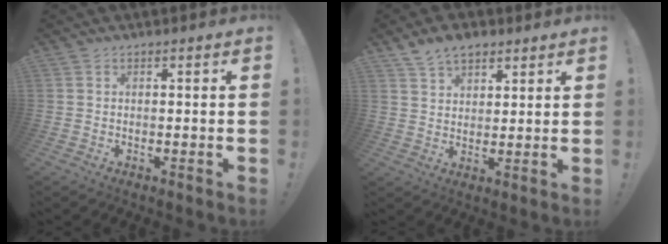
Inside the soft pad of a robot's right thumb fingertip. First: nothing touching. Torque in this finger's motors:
{"motor_torque": [-0.01, 0.07, 0.34, 0.34, 0.00]}